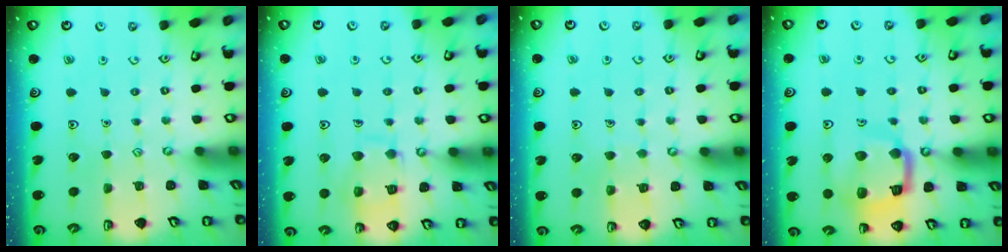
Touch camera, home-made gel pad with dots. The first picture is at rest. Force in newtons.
{"total": 11.6, "press": 11.6, "slide": 1.1}
{"total": 4.6, "press": 4.6, "slide": 0.3}
{"total": 15.5, "press": 15.4, "slide": 1.7}